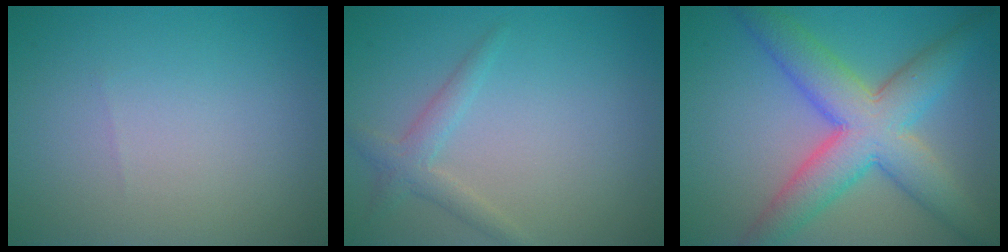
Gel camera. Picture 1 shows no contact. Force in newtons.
{"total": 1.9, "press": 1.9, "slide": 0.0}
{"total": 8.4, "press": 8.4, "slide": 0.5}